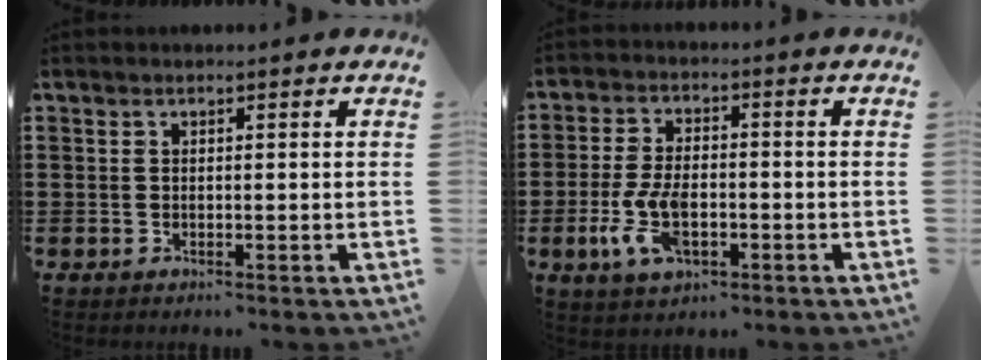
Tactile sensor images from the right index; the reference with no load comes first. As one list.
[{"total": 7.7, "force": [-2.3, 3.7, 6.4], "torque": [-0.156, -0.010, -0.046]}]